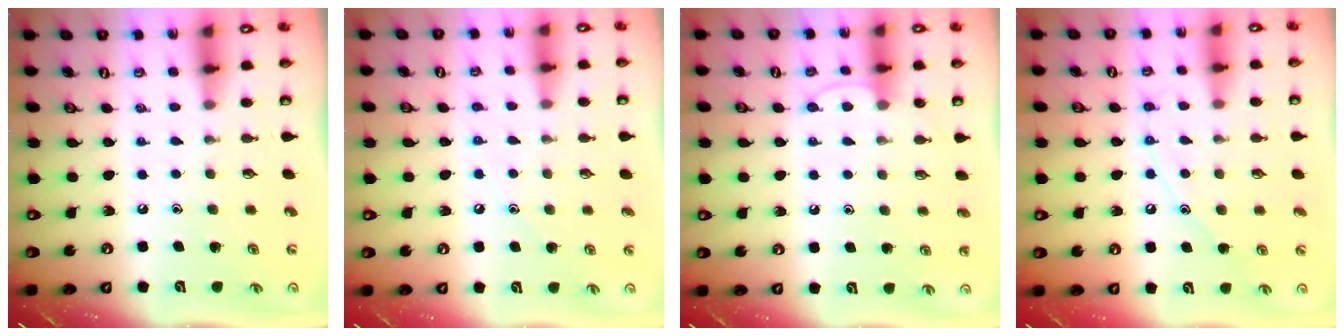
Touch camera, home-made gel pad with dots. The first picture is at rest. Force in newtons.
{"total": 4.7, "press": 4.6, "slide": 0.6}
{"total": 7.3, "press": 7.2, "slide": 0.7}
{"total": 8.7, "press": 8.7, "slide": 0.9}